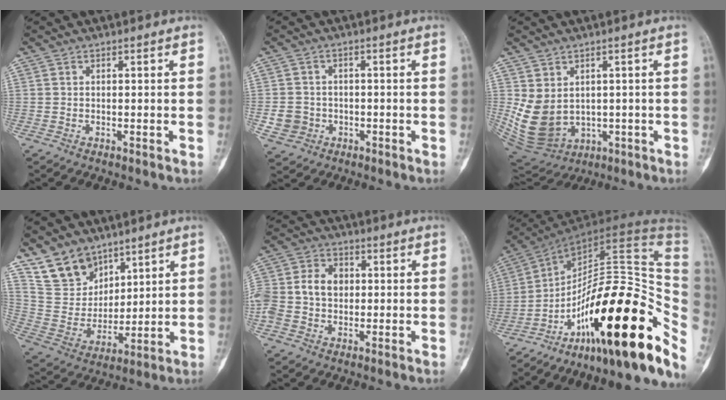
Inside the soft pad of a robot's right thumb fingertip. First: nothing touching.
{"total": 4.5, "force": [-1.1, 4.2, 1.1], "torque": [-0.005, 0.009, -0.016]}
{"total": 11.0, "force": [0.2, 8.7, 6.8], "torque": [-0.114, -0.006, 0.039]}
{"total": 12.0, "force": [8.8, 7.5, 3.3], "torque": [-0.033, -0.058, 0.188]}
{"total": 11.3, "force": [0.0, 8.8, 7.1], "torque": [-0.145, 0.029, -0.002]}
{"total": 31.7, "force": [-11.0, 11.1, 27.6], "torque": [-0.329, 0.091, -0.163]}